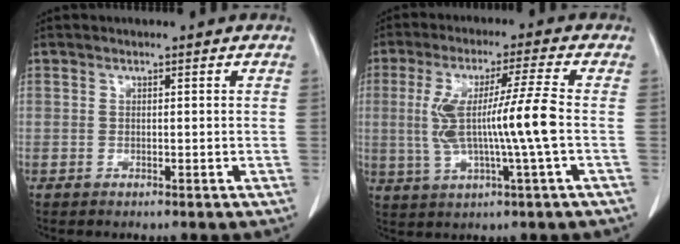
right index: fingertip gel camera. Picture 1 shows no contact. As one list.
[{"total": 10.9, "force": [-0.4, -0.5, 10.9], "torque": [-0.221, 0.008, -0.004]}]